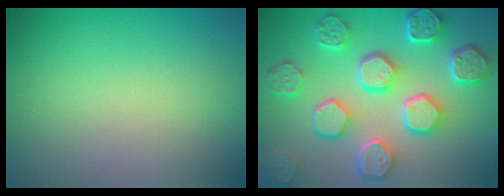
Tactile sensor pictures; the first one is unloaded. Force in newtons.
{"total": 8.5, "press": 6.6, "slide": 5.3}